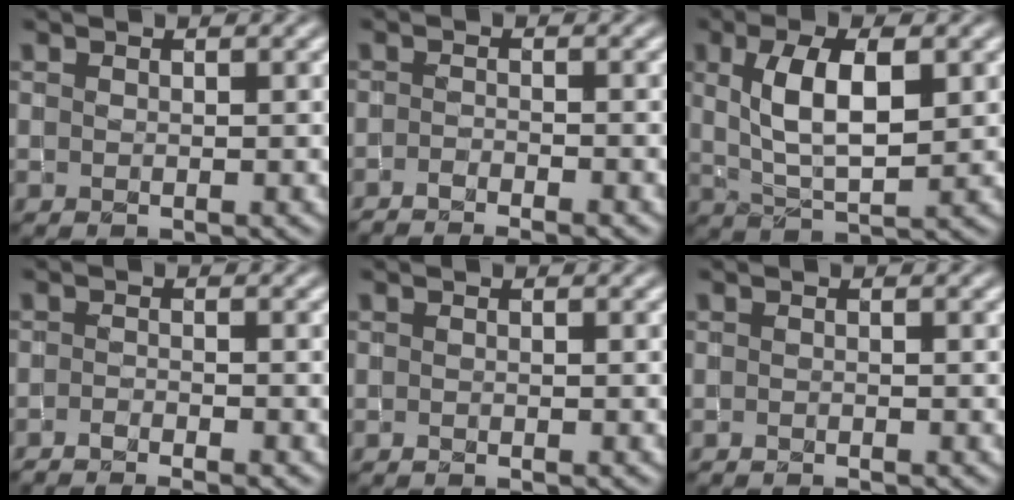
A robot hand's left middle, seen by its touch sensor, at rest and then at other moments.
{"total": 3.4, "force": [-2.7, 0.5, 2.0], "torque": [-0.036, 0.001, -0.050]}
{"total": 6.0, "force": [1.5, 2.5, 5.3], "torque": [-0.101, 0.008, 0.032]}
{"total": 3.3, "force": [-2.6, 0.5, 1.9], "torque": [-0.036, 0.000, -0.048]}
{"total": 0.6, "force": [-0.5, 0.1, 0.3], "torque": [-0.003, -0.005, -0.009]}
{"total": 1.0, "force": [-0.9, 0.1, 0.3], "torque": [-0.002, -0.002, -0.018]}